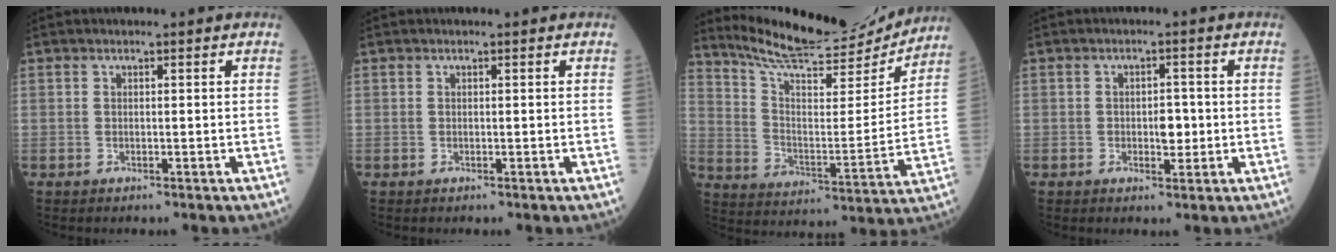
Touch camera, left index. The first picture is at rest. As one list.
[{"total": 0.0}, {"total": 18.8, "force": [17.9, 2.2, 5.4], "torque": [-0.100, -0.036, 0.270]}, {"total": 2.8, "force": [-0.8, 1.5, 2.3], "torque": [-0.031, -0.001, -0.009]}]